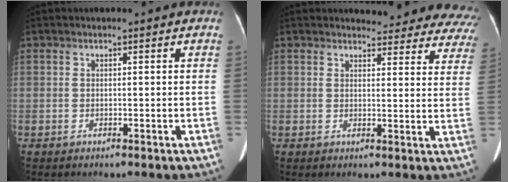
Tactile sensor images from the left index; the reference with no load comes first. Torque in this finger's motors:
{"motor_torque": [-0.68, -0.38, -0.39, -0.08]}